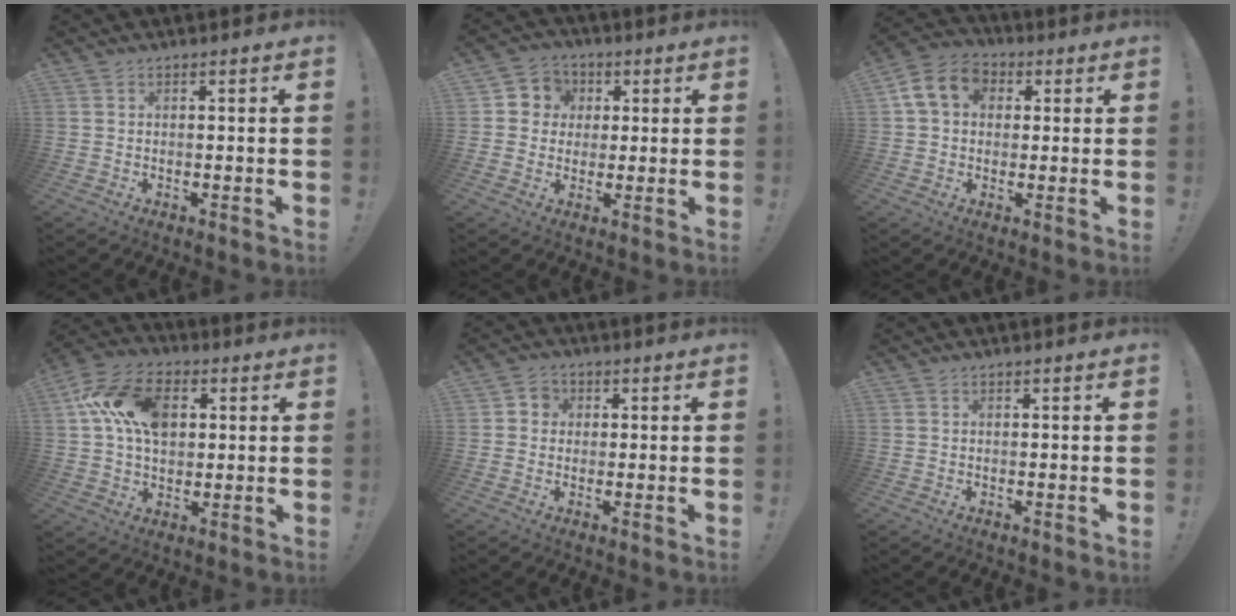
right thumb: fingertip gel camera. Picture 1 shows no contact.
{"total": 6.9, "force": [0.2, 6.7, 1.6], "torque": [-0.018, 0.008, 0.009]}
{"total": 11.1, "force": [3.4, 8.6, 6.2], "torque": [-0.095, 0.007, 0.071]}
{"total": 15.6, "force": [4.2, 10.7, 10.5], "torque": [-0.183, 0.006, 0.080]}
{"total": 3.3, "force": [0.0, 3.1, 1.1], "torque": [-0.019, 0.008, 0.000]}
{"total": 0.0}